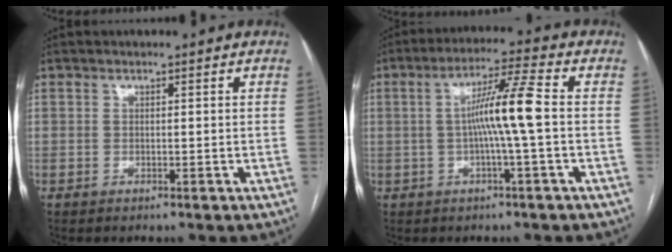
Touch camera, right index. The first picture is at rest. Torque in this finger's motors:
{"motor_torque": [1.23, -0.11, 0.35, 0.15]}